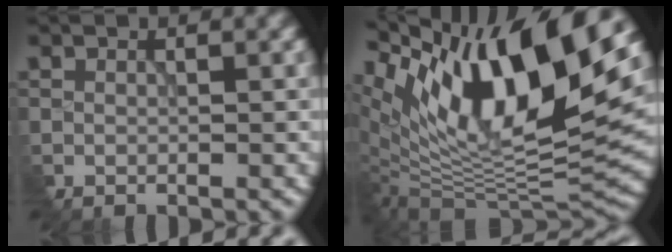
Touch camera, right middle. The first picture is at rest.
{"total": 16.2, "force": [6.3, 6.3, 13.5], "torque": [-0.240, 0.012, 0.108]}